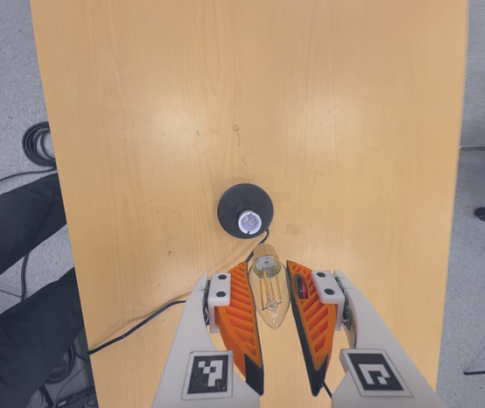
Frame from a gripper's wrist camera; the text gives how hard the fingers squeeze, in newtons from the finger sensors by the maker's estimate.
{"total": 12.5, "left": 13.8, "right": 11.1}